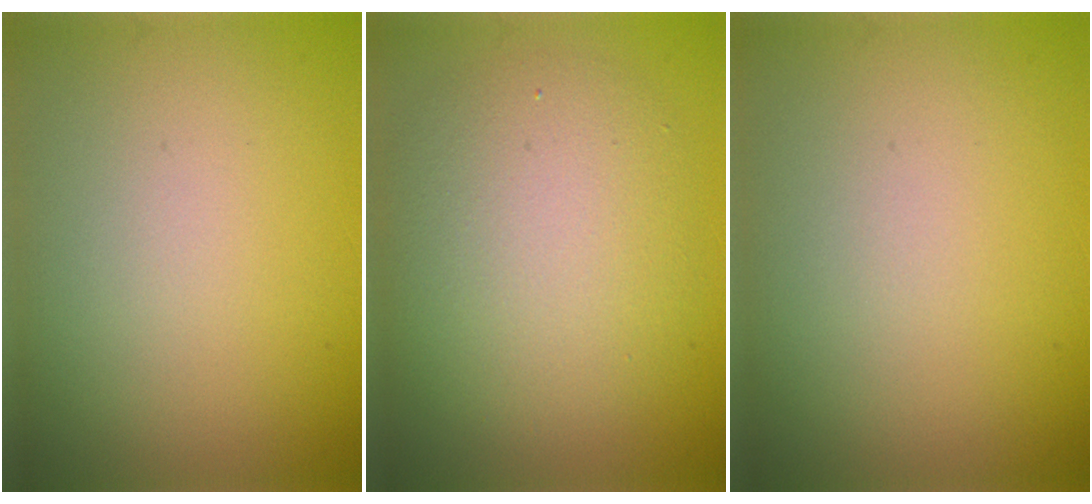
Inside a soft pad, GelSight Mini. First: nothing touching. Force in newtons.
{"total": 6.0, "press": 6.0, "slide": 0.5}
{"total": 0.0}